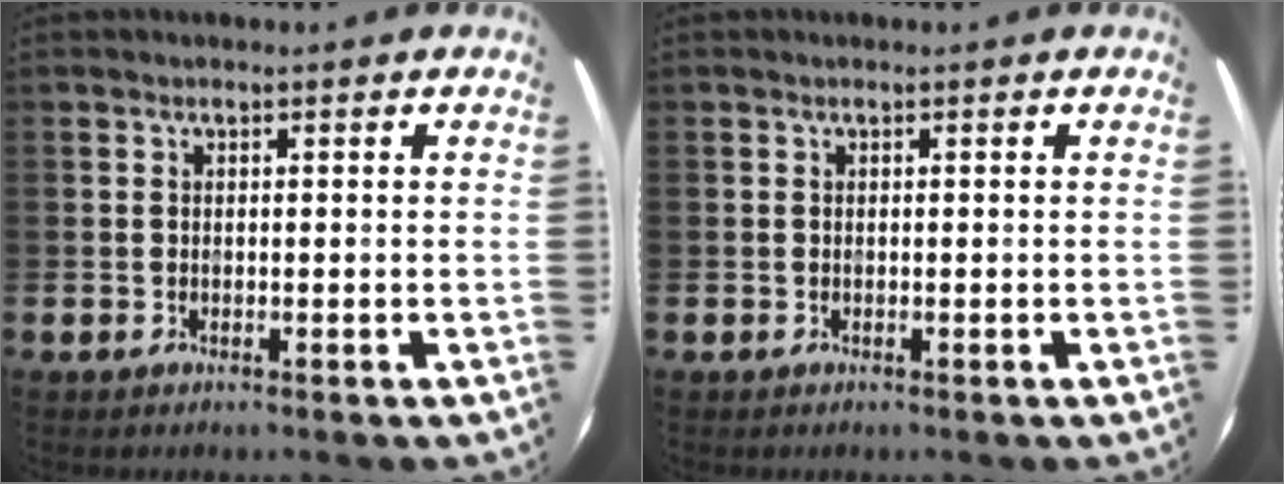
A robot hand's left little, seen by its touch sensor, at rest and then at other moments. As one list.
[{"total": 0.0}]